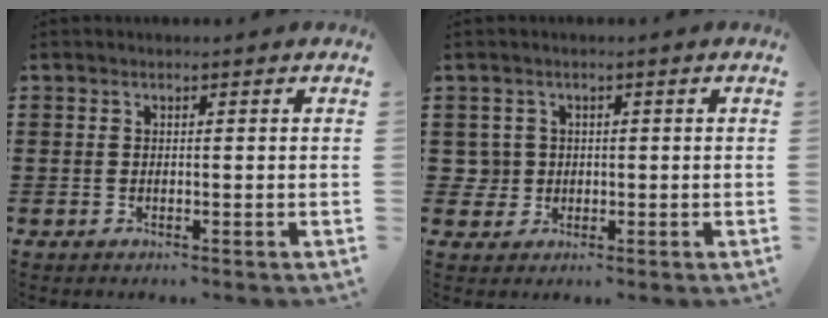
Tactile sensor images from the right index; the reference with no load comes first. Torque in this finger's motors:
{"motor_torque": [-0.16, 0.22, 0.00, -0.04]}